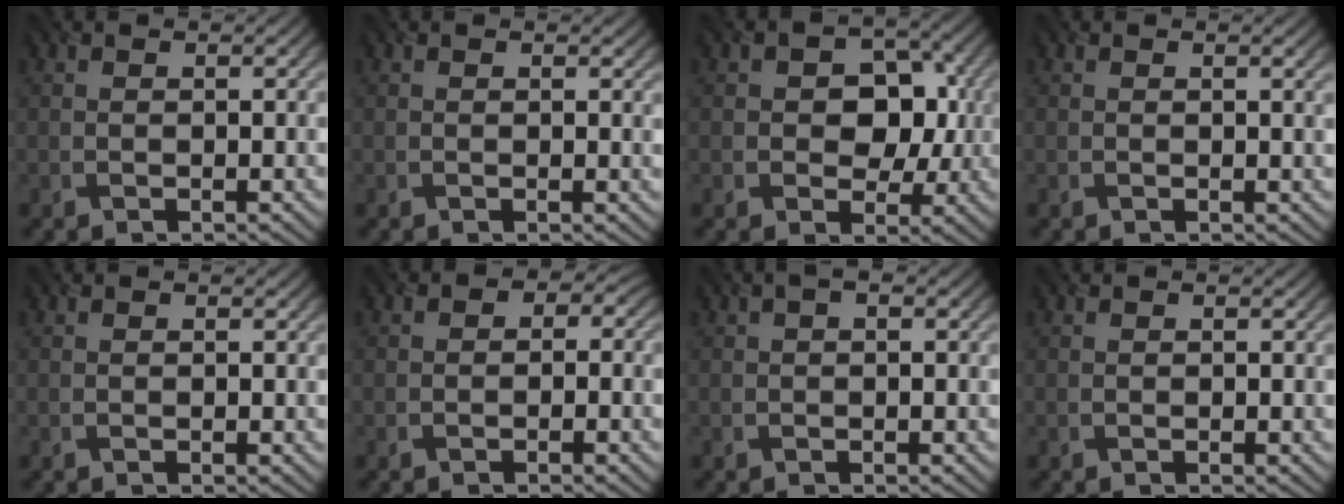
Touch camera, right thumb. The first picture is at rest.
{"total": 0.5, "force": [0.3, 0.2, 0.4], "torque": [-0.003, -0.002, 0.005]}
{"total": 6.6, "force": [0.1, 5.1, 4.3], "torque": [-0.059, -0.002, -0.008]}
{"total": 1.2, "force": [0.6, 0.1, 1.1], "torque": [-0.013, -0.002, 0.009]}
{"total": 0.0}
{"total": 1.7, "force": [-0.7, 1.4, 0.7], "torque": [0.003, 0.003, -0.017]}
{"total": 1.3, "force": [0.3, 0.5, 1.1], "torque": [-0.016, 0.004, 0.005]}
{"total": 0.0}